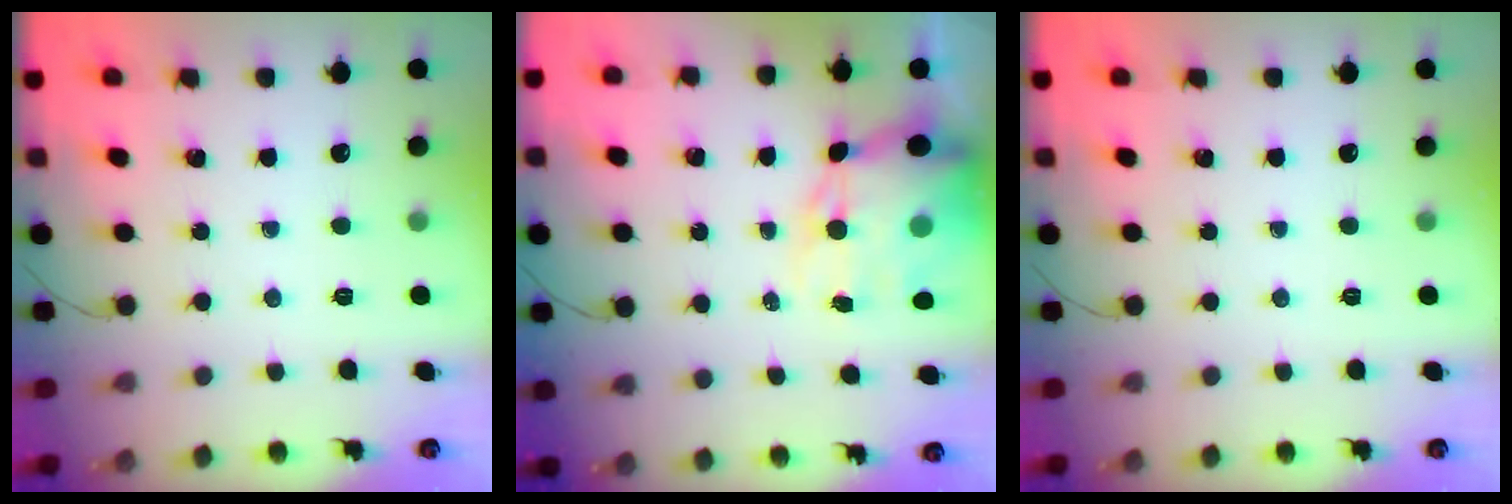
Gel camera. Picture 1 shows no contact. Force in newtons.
{"total": 14.3, "press": 14.0, "slide": 3.1}
{"total": 0.0}